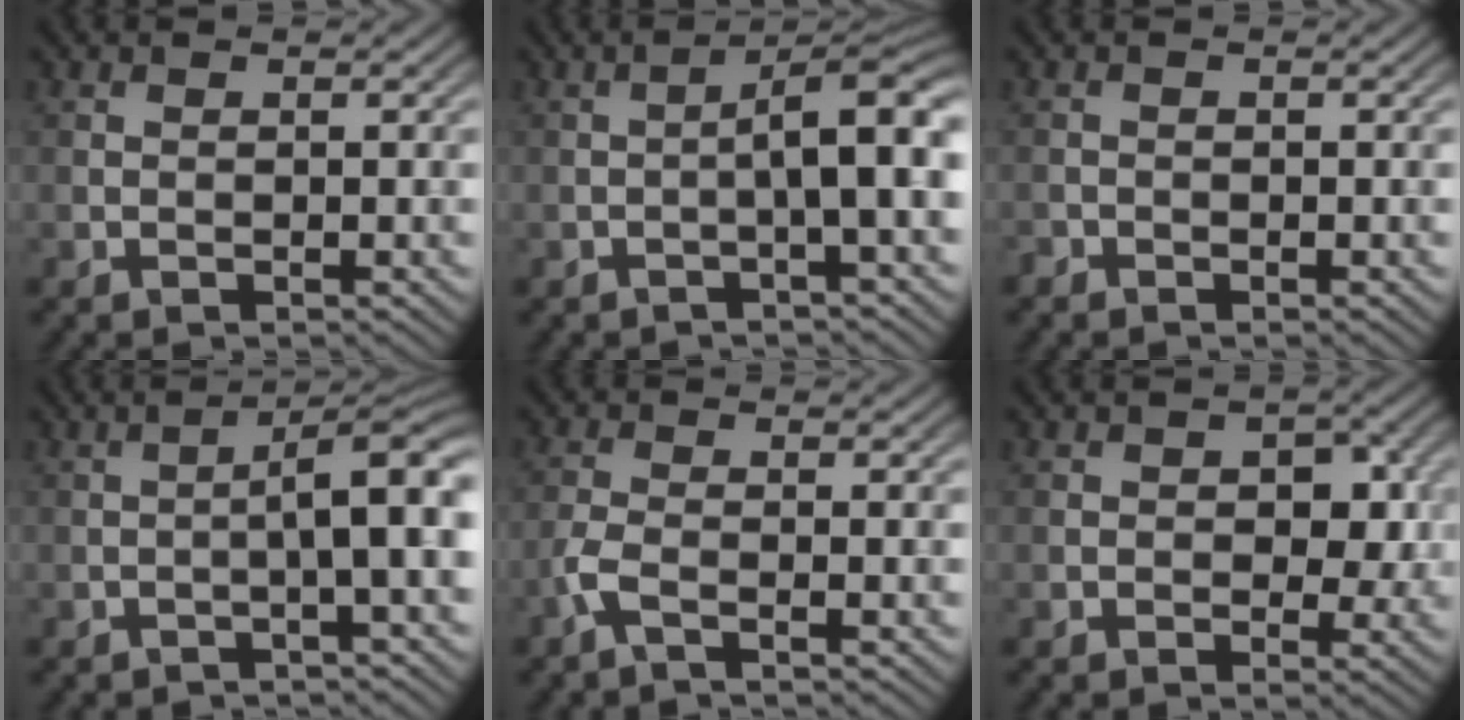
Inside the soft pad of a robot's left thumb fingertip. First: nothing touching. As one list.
[{"total": 6.2, "force": [-0.8, 1.1, 6.0], "torque": [-0.091, 0.021, -0.018]}, {"total": 0.7, "force": [-0.6, 0.2, 0.1], "torque": [0.000, -0.003, -0.013]}, {"total": 5.5, "force": [-0.7, 0.9, 5.4], "torque": [-0.082, 0.019, -0.016]}, {"total": 2.5, "force": [-1.5, 0.6, 1.9], "torque": [-0.048, 0.000, -0.041]}, {"total": 4.1, "force": [0.1, 2.9, 2.9], "torque": [-0.040, -0.006, -0.001]}]